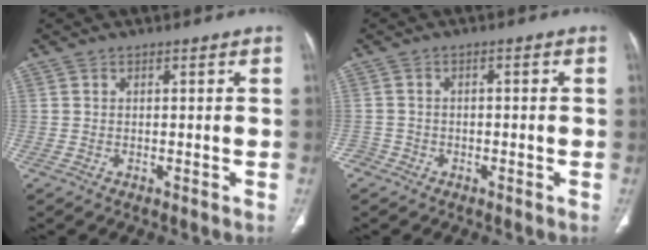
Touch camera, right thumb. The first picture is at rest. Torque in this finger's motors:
{"motor_torque": [0.12, -0.11, -0.15, 0.02, 0.03]}